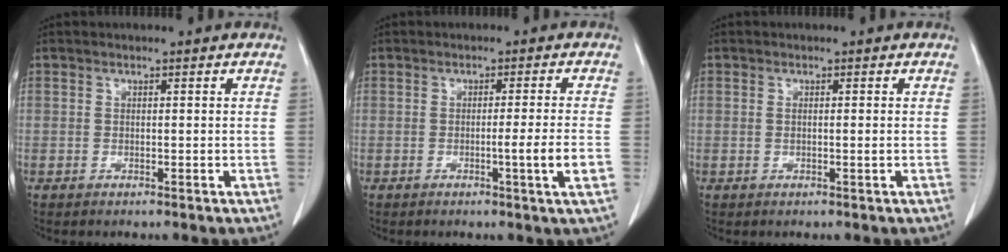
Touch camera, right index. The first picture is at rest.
{"total": 4.5, "force": [-1.3, -1.2, 4.1], "torque": [-0.061, -0.008, -0.019]}
{"total": 1.1, "force": [-0.1, 0.0, 1.1], "torque": [-0.023, -0.001, 0.001]}